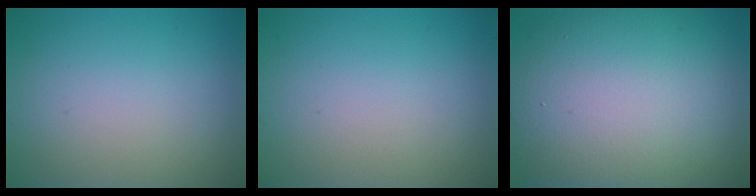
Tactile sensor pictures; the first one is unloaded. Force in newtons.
{"total": 0.0}
{"total": 16.6, "press": 16.5, "slide": 1.5}